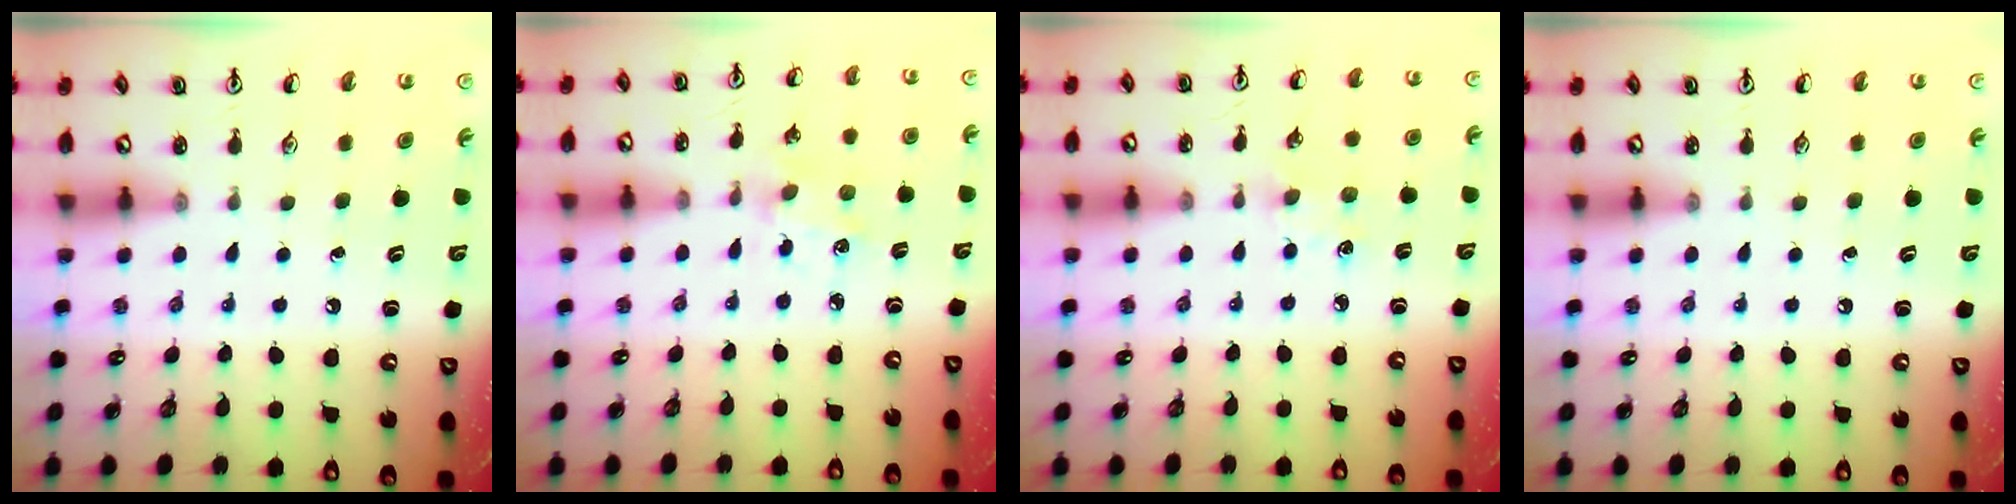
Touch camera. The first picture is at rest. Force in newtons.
{"total": 2.5, "press": 2.4, "slide": 0.4}
{"total": 4.3, "press": 4.3, "slide": 0.5}
{"total": 0.0}